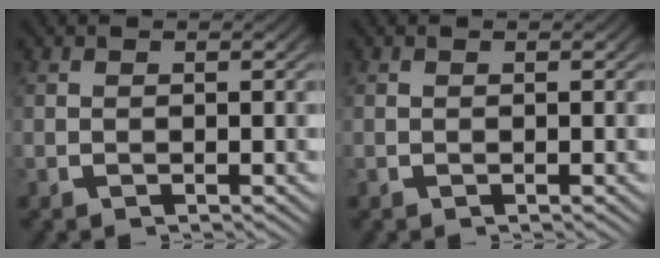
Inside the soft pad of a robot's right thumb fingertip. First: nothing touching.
{"total": 0.0}